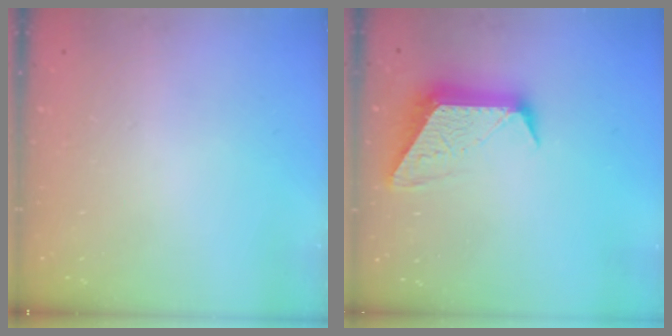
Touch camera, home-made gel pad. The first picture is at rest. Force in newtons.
{"total": 10.4, "press": 10.4, "slide": 0.9}